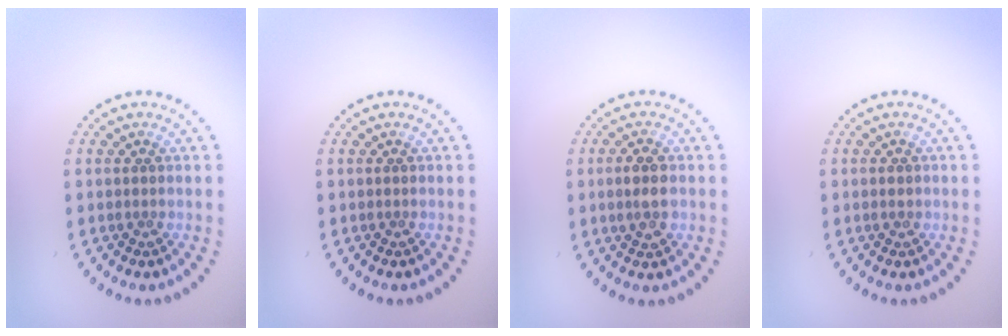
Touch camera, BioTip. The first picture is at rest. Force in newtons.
{"total": 0.0}
{"total": 2.4, "press": 2.4, "slide": 0.2}
{"total": 1.0, "press": 1.0, "slide": 0.2}